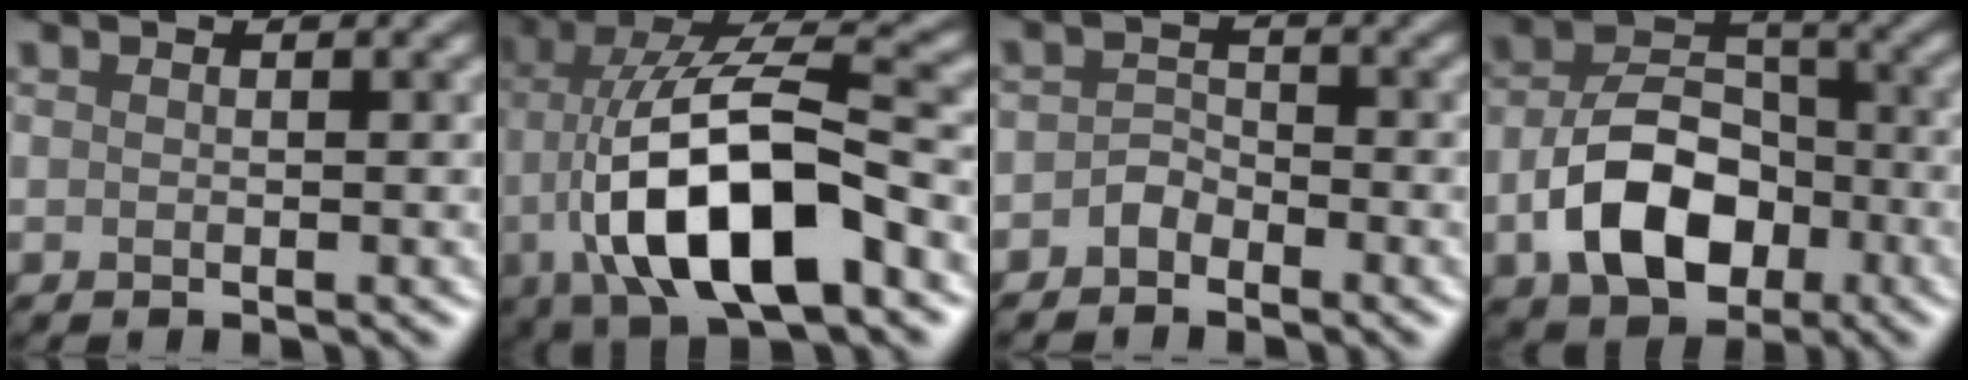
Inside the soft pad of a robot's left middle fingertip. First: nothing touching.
{"total": 11.7, "force": [-2.9, 4.5, 10.4], "torque": [-0.196, 0.017, -0.056]}
{"total": 1.3, "force": [-1.1, 0.7, -0.1], "torque": [-0.004, 0.012, -0.024]}
{"total": 7.8, "force": [-2.8, 5.2, 5.0], "torque": [-0.098, 0.006, -0.051]}